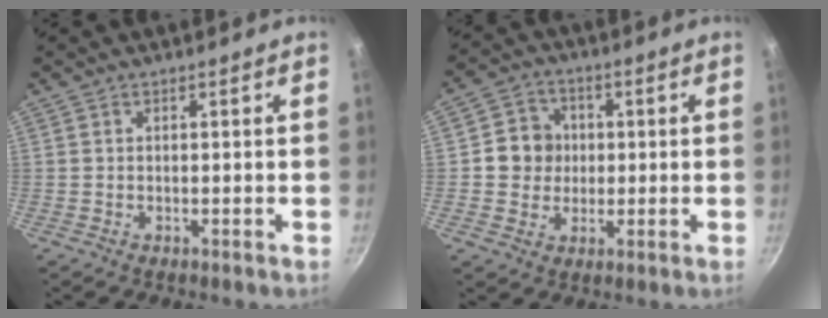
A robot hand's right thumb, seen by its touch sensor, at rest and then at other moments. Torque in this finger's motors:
{"motor_torque": [0.69, 1.23, 0.65, -0.53, -0.02]}